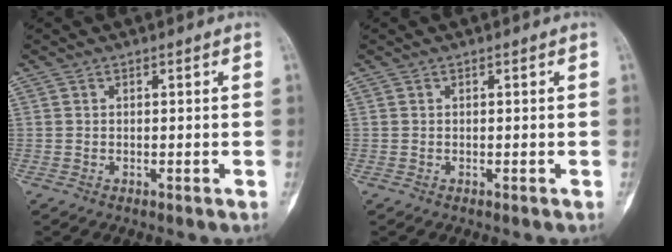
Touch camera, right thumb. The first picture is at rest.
{"total": 0.0}